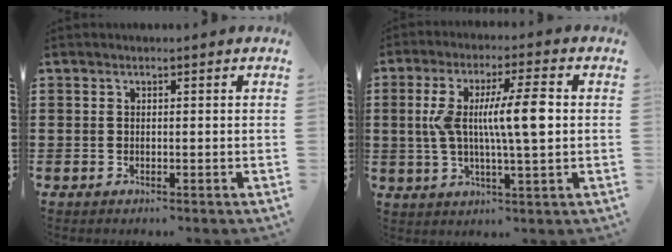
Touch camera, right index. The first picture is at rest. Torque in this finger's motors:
{"motor_torque": [1.26, -0.88, 0.70, 0.21]}